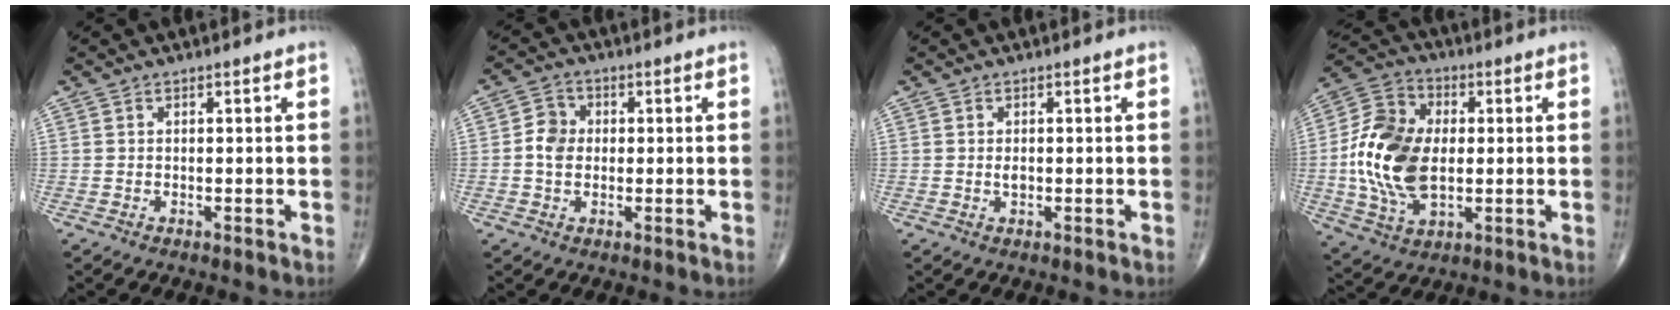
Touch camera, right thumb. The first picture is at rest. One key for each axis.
{"total": 4.8, "fx": -0.1, "fy": 3.9, "fz": 2.7, "tx": -0.038, "ty": 0.010, "tz": -0.010}
{"total": 1.1, "fx": -0.1, "fy": 0.7, "fz": 0.9, "tx": -0.016, "ty": -0.001, "tz": 0.000}
{"total": 16.9, "fx": -0.3, "fy": 10.5, "fz": 13.2, "tx": -0.249, "ty": 0.009, "tz": -0.006}